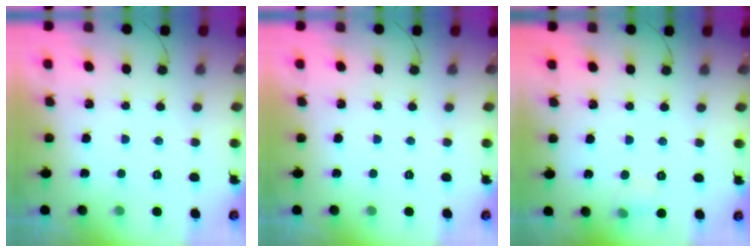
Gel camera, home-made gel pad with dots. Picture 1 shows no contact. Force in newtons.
{"total": 0.0}
{"total": 5.3, "press": 5.1, "slide": 1.5}